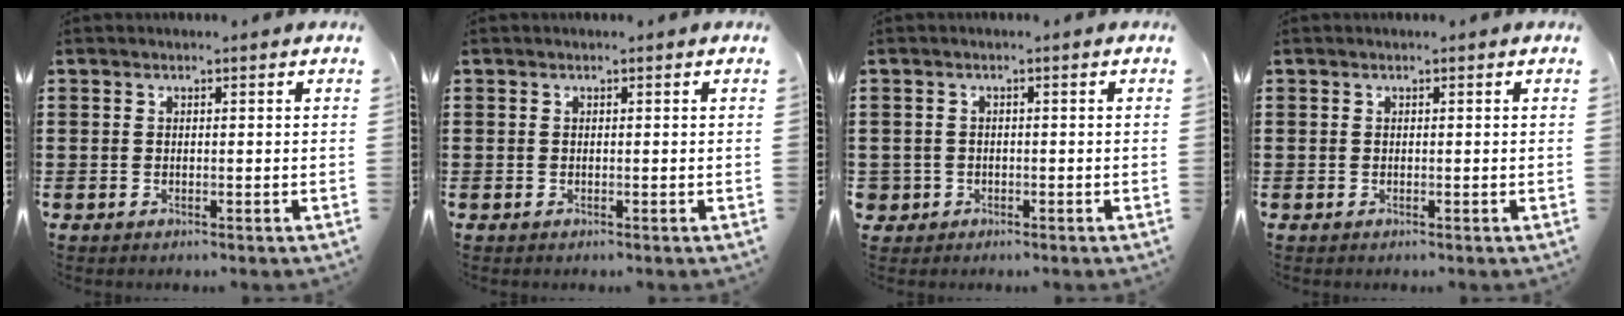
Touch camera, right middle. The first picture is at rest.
{"total": 0.0}
{"total": 1.5, "force": [-0.7, 1.3, -0.1], "torque": [-0.004, 0.002, -0.017]}
{"total": 0.0}